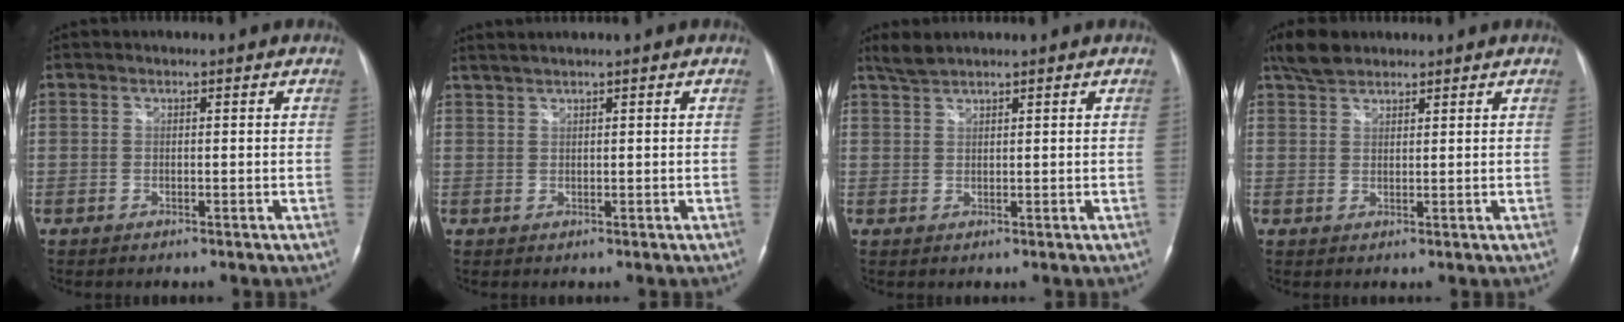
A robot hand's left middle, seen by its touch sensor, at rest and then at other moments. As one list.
[{"total": 2.5, "force": [2.2, -0.3, 1.3], "torque": [-0.027, 0.015, 0.045]}, {"total": 2.2, "force": [2.1, -0.1, 0.6], "torque": [-0.018, 0.011, 0.046]}, {"total": 4.1, "force": [3.4, 1.7, 1.4], "torque": [-0.035, 0.014, 0.068]}]